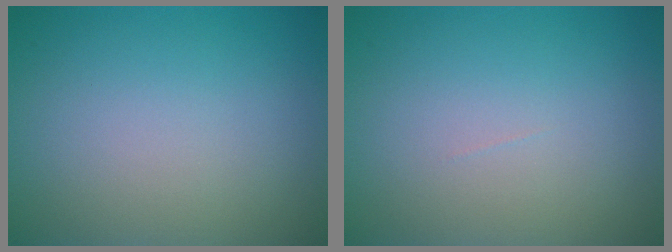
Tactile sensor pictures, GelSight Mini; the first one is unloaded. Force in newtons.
{"total": 0.0}